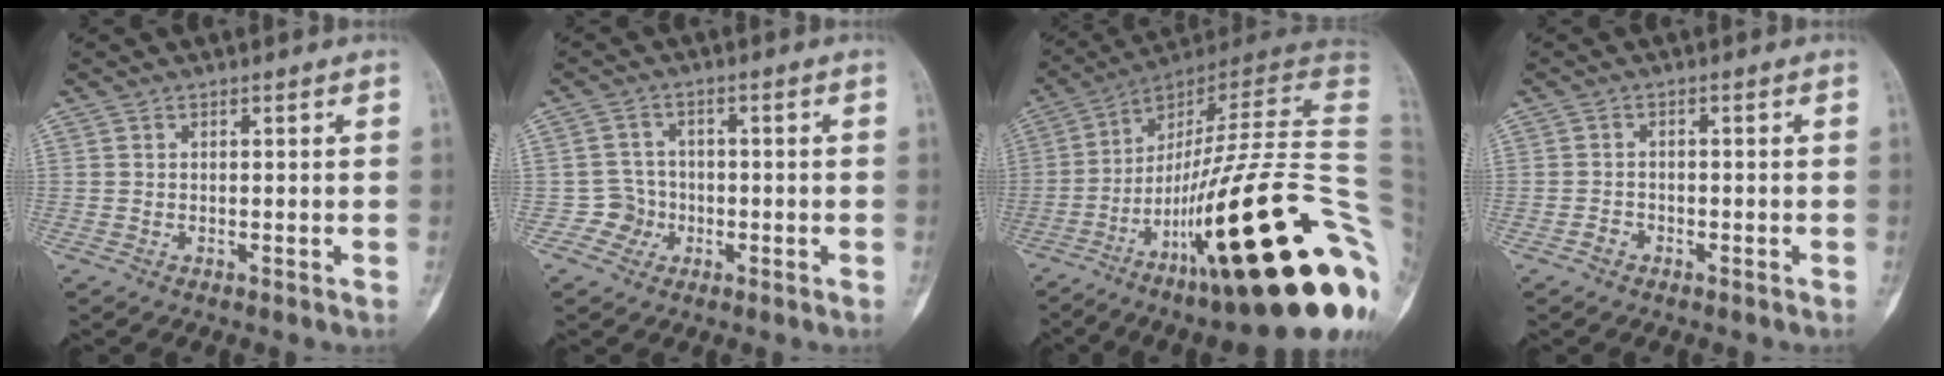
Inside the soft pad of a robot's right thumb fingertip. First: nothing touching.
{"total": 3.8, "force": [-1.4, 3.5, -0.1], "torque": [0.028, 0.015, -0.031]}
{"total": 35.1, "force": [-10.5, 6.5, 32.8], "torque": [-0.409, 0.048, -0.168]}
{"total": 1.6, "force": [-1.0, 1.1, 0.4], "torque": [-0.010, 0.008, -0.020]}